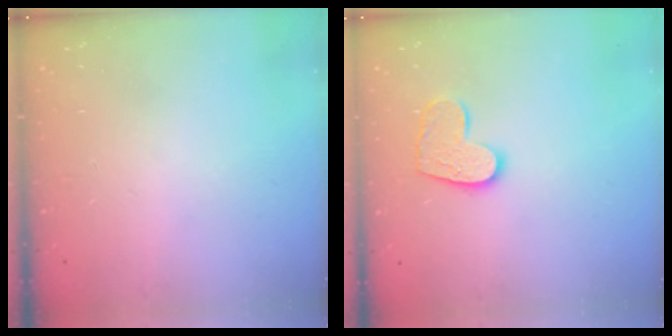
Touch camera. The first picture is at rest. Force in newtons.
{"total": 11.3, "press": 11.2, "slide": 0.7}